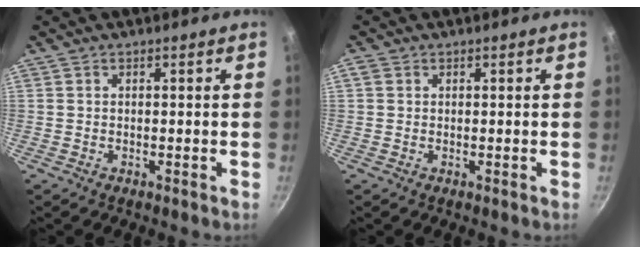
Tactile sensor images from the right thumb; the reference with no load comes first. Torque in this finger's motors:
{"motor_torque": [-0.24, 0.70, 0.67, -0.20, 0.12]}